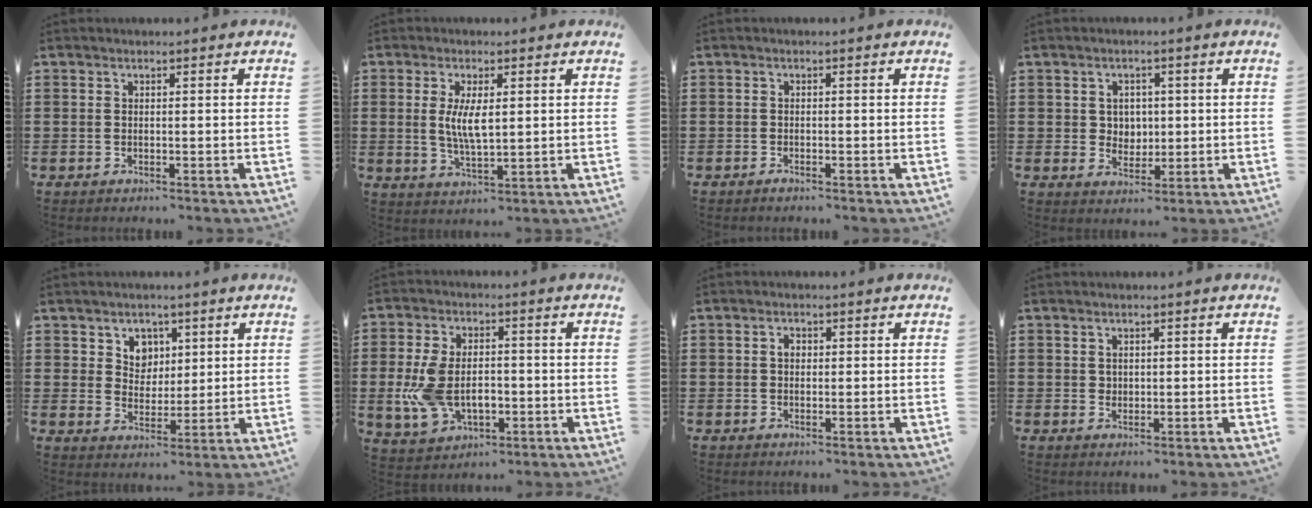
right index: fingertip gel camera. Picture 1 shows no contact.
{"total": 5.4, "force": [0.7, 1.7, 5.1], "torque": [-0.099, 0.003, 0.013]}
{"total": 0.6, "force": [-0.6, 0.0, 0.2], "torque": [-0.007, -0.004, -0.011]}
{"total": 3.1, "force": [0.8, 2.8, 1.1], "torque": [-0.026, 0.005, 0.012]}
{"total": 4.3, "force": [2.3, 3.5, 0.7], "torque": [-0.027, 0.005, 0.040]}
{"total": 8.6, "force": [-1.2, 5.4, 6.5], "torque": [-0.150, 0.006, -0.024]}
{"total": 1.3, "force": [0.2, 0.9, 1.0], "torque": [-0.021, 0.005, 0.004]}
{"total": 1.0, "force": [0.7, 0.8, 0.2], "torque": [-0.007, 0.001, 0.015]}